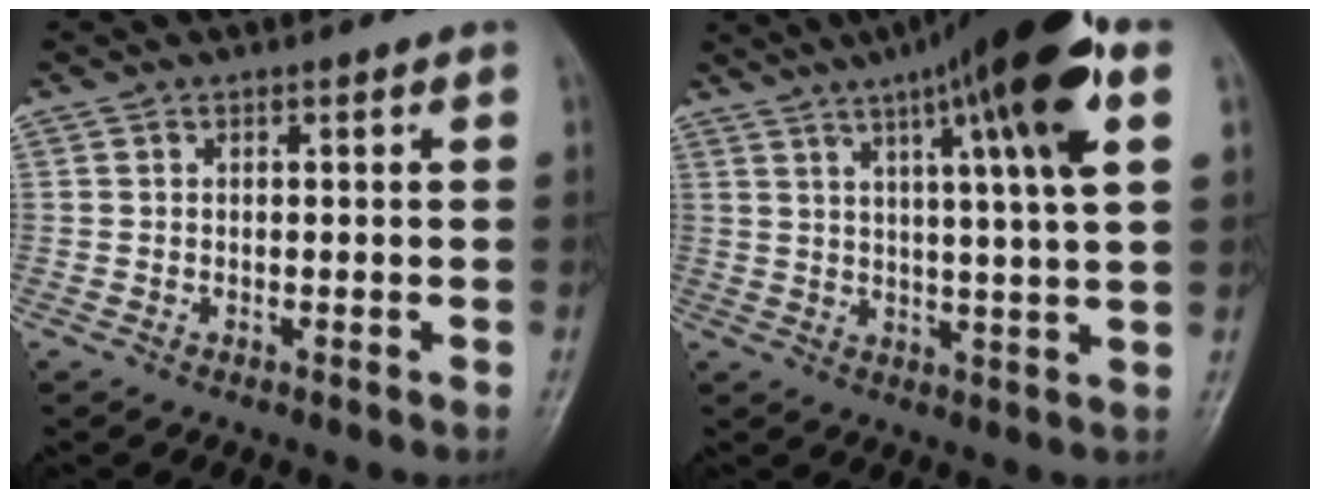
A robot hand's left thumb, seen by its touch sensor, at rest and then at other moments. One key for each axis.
{"total": 18.8, "fx": 8.8, "fy": 2.2, "fz": 16.5, "tx": -0.245, "ty": -0.007, "tz": 0.127}